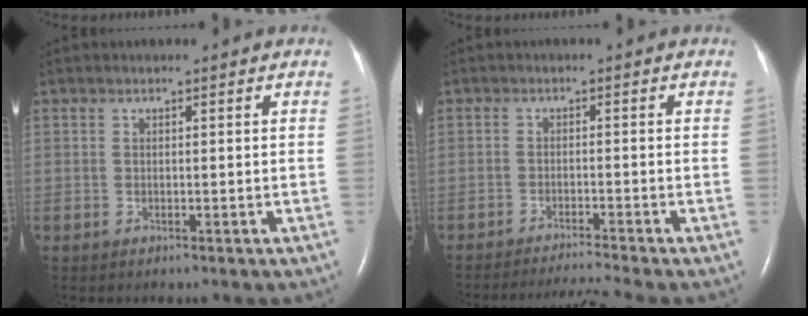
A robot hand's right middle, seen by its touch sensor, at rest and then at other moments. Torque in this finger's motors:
{"motor_torque": [-0.11, 0.12, -0.08, -0.01]}